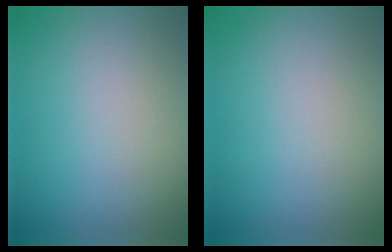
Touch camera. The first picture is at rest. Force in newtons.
{"total": 0.0}